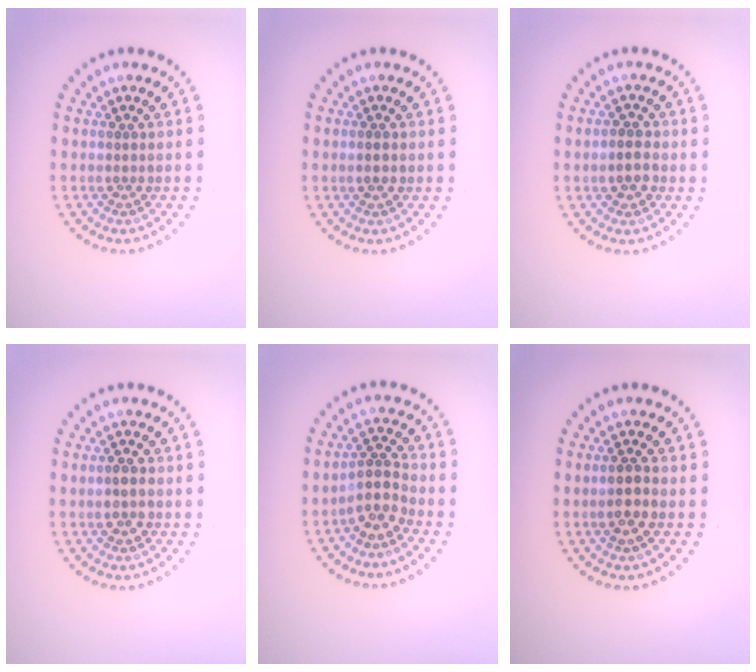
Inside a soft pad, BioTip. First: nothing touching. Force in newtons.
{"total": 1.3, "press": 1.3, "slide": 0.1}
{"total": 2.3, "press": 2.2, "slide": 0.4}
{"total": 1.8, "press": 1.8, "slide": 0.0}
{"total": 2.9, "press": 2.3, "slide": 1.8}
{"total": 1.7, "press": 1.6, "slide": 0.5}